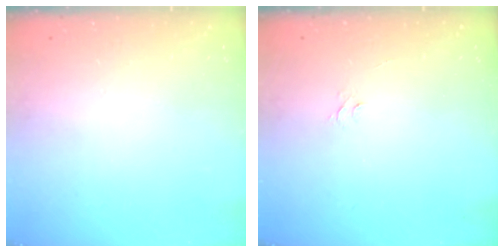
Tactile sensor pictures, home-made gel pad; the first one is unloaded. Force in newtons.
{"total": 3.7, "press": 3.7, "slide": 0.4}